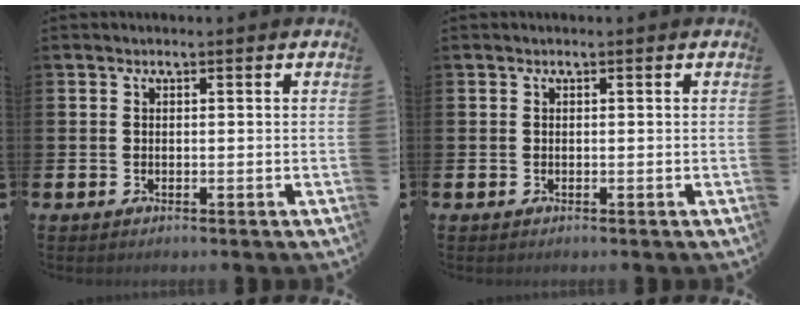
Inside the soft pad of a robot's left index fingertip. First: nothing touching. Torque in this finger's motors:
{"motor_torque": [-0.02, 0.02, 0.00, 0.00]}